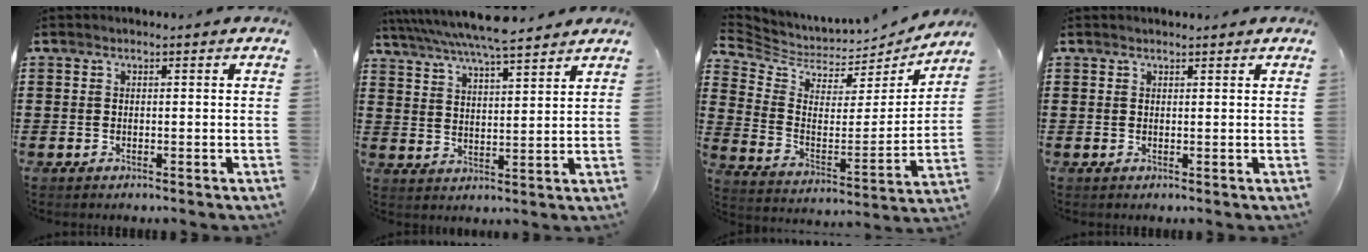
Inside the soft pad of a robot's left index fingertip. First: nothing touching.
{"total": 6.3, "force": [5.8, -0.2, 2.4], "torque": [-0.067, -0.029, 0.101]}
{"total": 5.0, "force": [4.7, 1.4, 1.1], "torque": [-0.055, -0.048, 0.079]}
{"total": 0.7, "force": [0.7, 0.0, 0.2], "torque": [-0.005, -0.001, 0.014]}